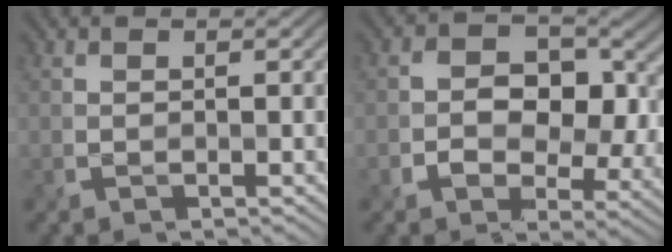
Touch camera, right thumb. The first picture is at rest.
{"total": 9.9, "force": [0.5, 7.4, 6.5], "torque": [-0.094, -0.014, -0.002]}